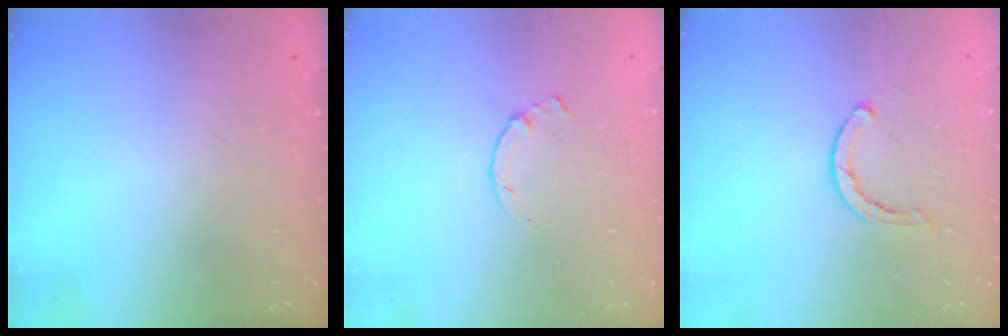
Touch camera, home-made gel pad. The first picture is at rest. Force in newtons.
{"total": 0.8, "press": 0.7, "slide": 0.2}
{"total": 2.8, "press": 2.8, "slide": 0.2}